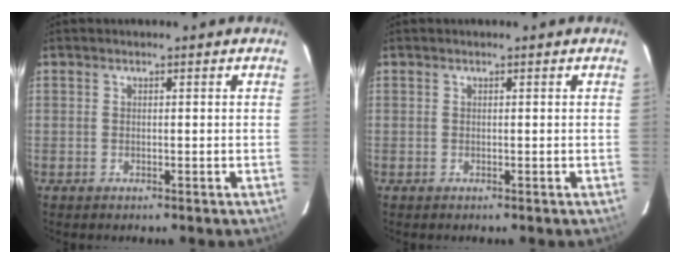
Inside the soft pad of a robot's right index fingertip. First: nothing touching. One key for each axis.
{"total": 0.0}